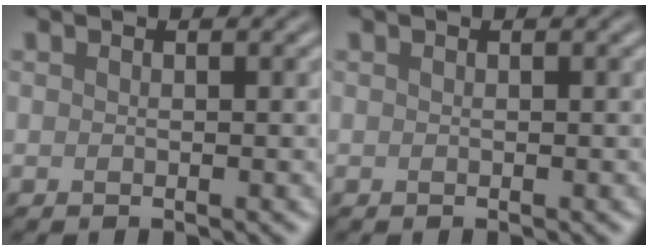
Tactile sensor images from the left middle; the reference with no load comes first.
{"total": 0.0}